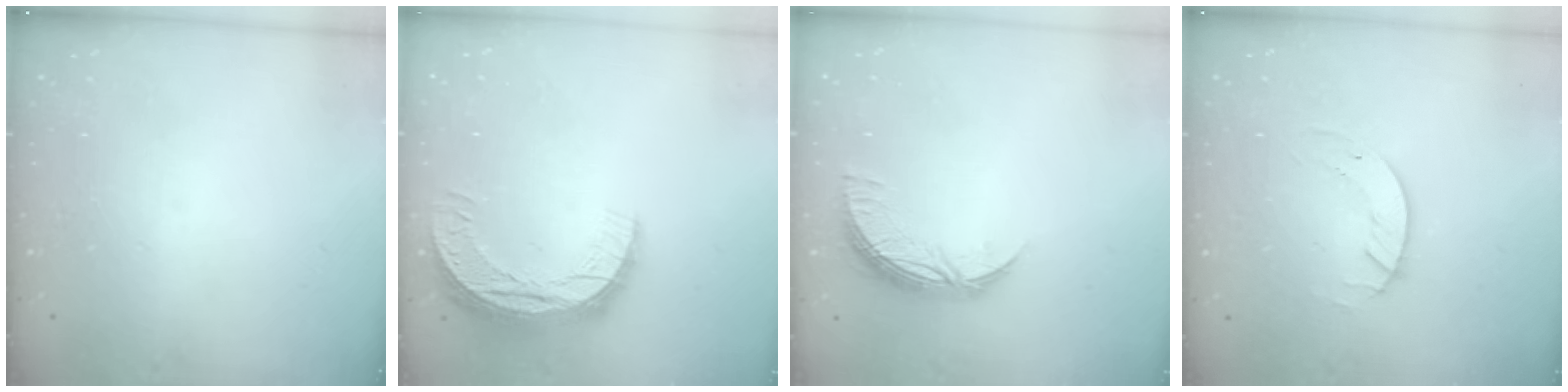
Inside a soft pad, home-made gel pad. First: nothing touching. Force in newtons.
{"total": 10.7, "press": 10.7, "slide": 0.8}
{"total": 9.7, "press": 9.7, "slide": 0.4}
{"total": 2.7, "press": 2.7, "slide": 0.3}